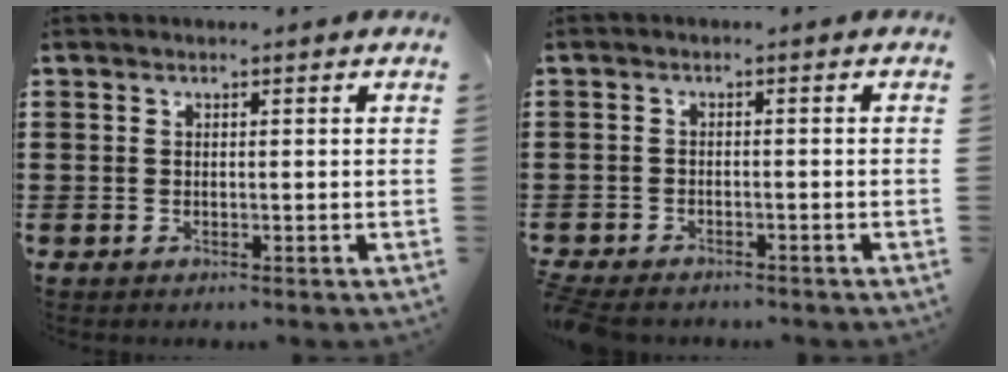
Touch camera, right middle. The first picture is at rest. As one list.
[{"total": 2.0, "force": [-2.0, 0.4, 0.2], "torque": [-0.015, -0.001, -0.044]}]